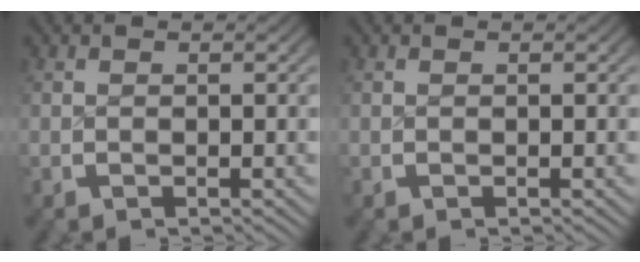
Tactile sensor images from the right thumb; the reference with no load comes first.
{"total": 0.0}